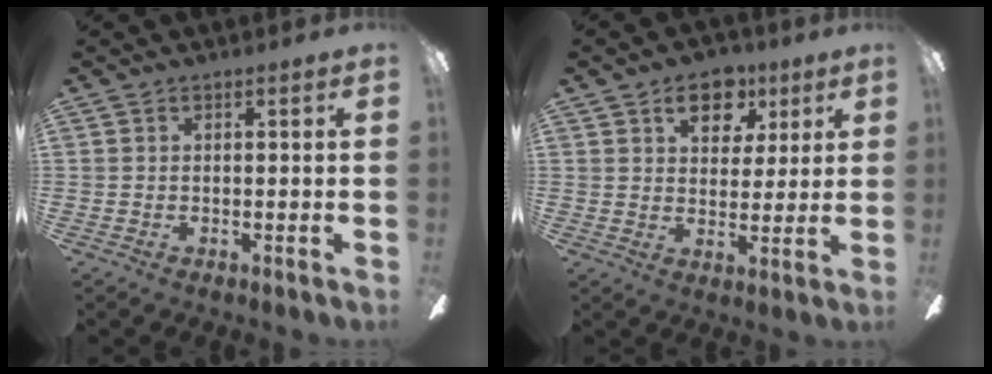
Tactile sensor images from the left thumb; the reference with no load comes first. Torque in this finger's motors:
{"motor_torque": [0.47, 0.34, 0.70, -0.73, 0.06]}